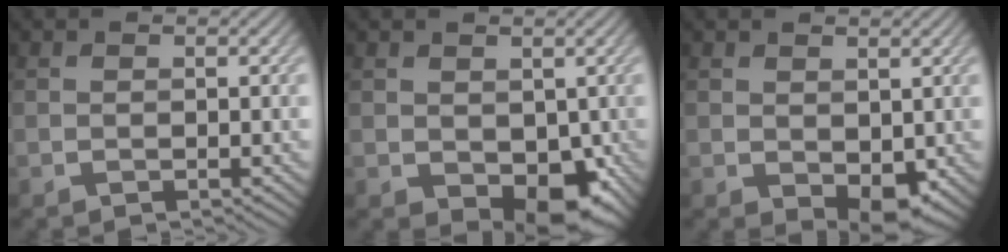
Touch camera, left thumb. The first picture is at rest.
{"total": 6.4, "force": [-1.2, 4.3, 4.6], "torque": [-0.078, -0.025, -0.008]}
{"total": 4.1, "force": [-0.1, 2.6, 3.1], "torque": [-0.051, -0.016, 0.009]}